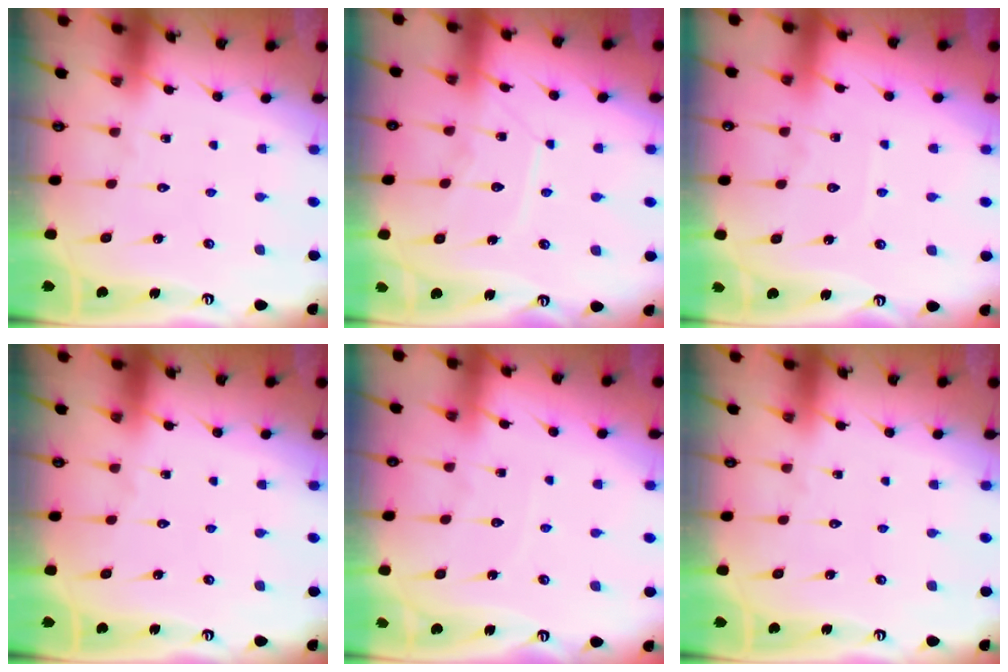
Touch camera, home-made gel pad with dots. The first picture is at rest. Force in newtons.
{"total": 8.2, "press": 8.2, "slide": 0.6}
{"total": 3.2, "press": 3.2, "slide": 0.4}
{"total": 0.0}
{"total": 2.3, "press": 2.2, "slide": 0.3}
{"total": 0.0}